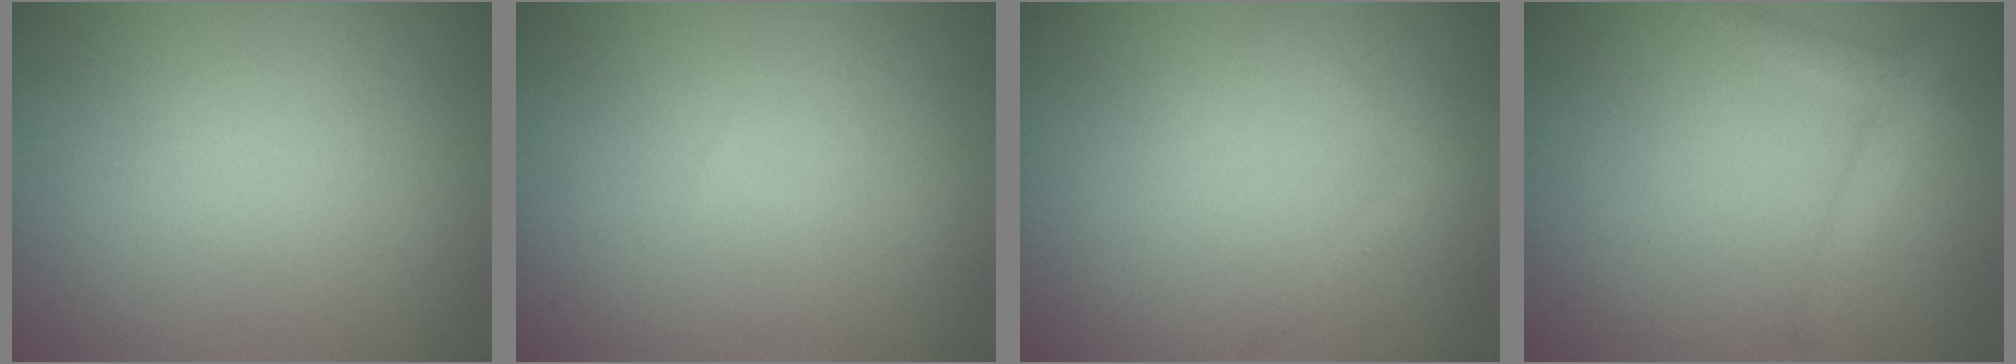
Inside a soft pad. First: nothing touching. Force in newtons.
{"total": 0.0}
{"total": 1.2, "press": 1.2, "slide": 0.1}
{"total": 2.3, "press": 2.3, "slide": 0.1}